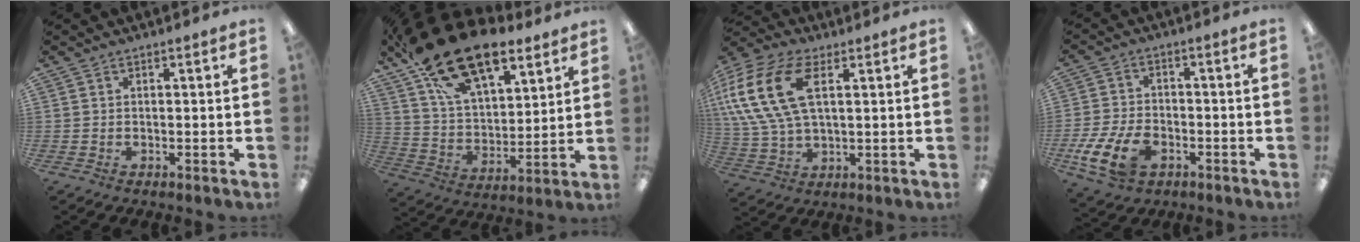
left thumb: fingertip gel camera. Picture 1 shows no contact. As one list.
[{"total": 23.5, "force": [16.6, 10.4, 13.0], "torque": [-0.239, -0.086, 0.298]}, {"total": 17.7, "force": [5.8, 9.8, 13.6], "torque": [-0.303, -0.001, 0.104]}, {"total": 11.9, "force": [-4.9, 7.3, 8.1], "torque": [-0.173, 0.016, -0.087]}]